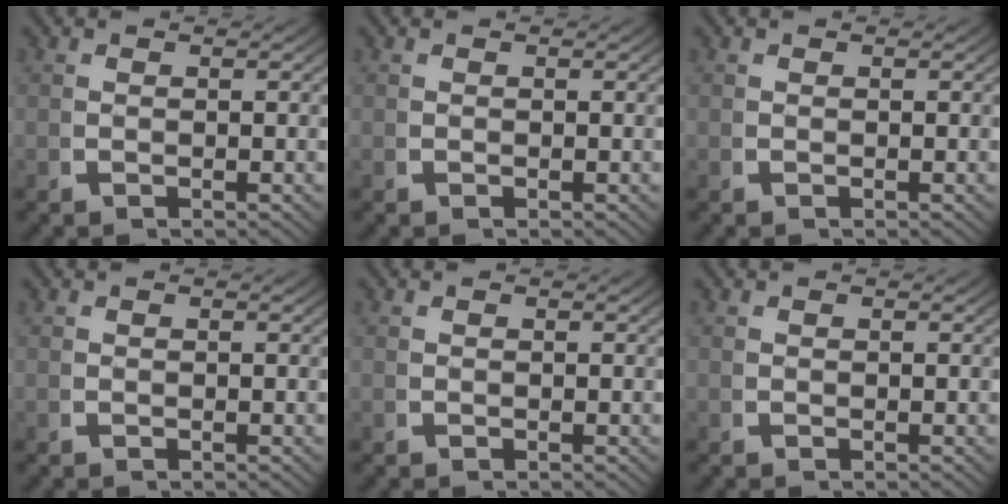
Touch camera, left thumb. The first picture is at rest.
{"total": 0.0}
{"total": 0.0}
{"total": 0.0}
{"total": 0.0}
{"total": 0.0}